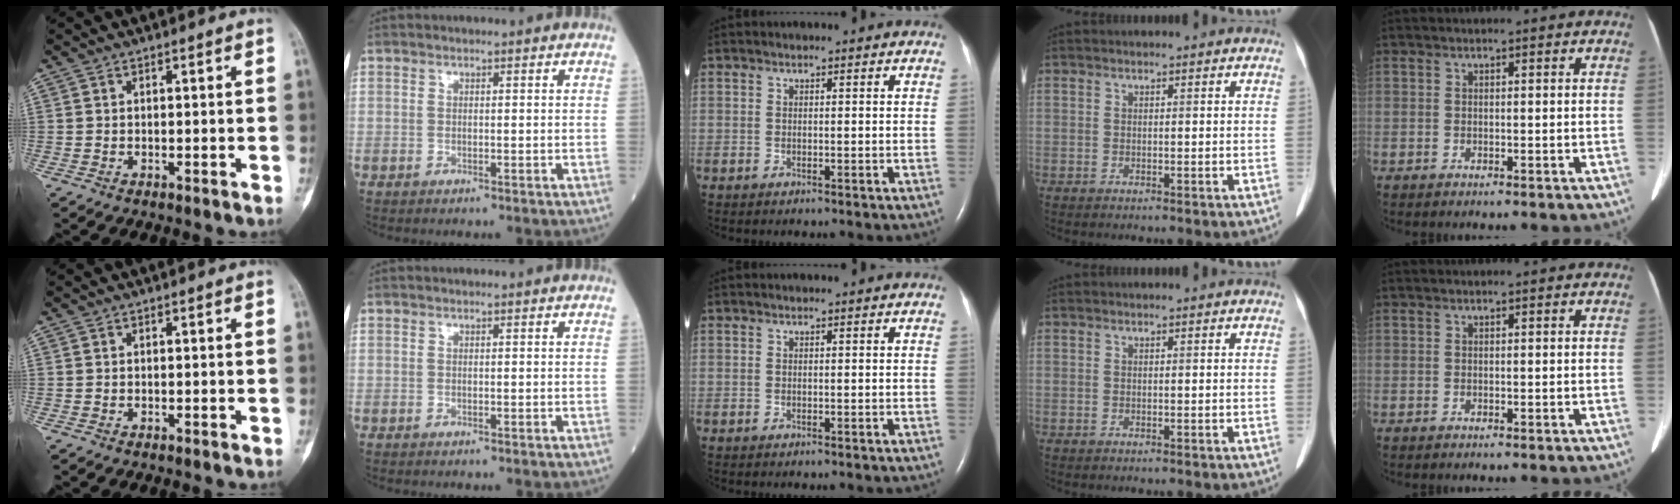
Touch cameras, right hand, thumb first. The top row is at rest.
{}